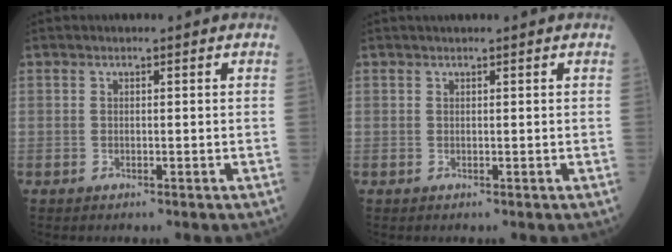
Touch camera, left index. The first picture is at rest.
{"total": 1.1, "force": [0.9, -0.1, 0.5], "torque": [-0.004, 0.015, 0.021]}